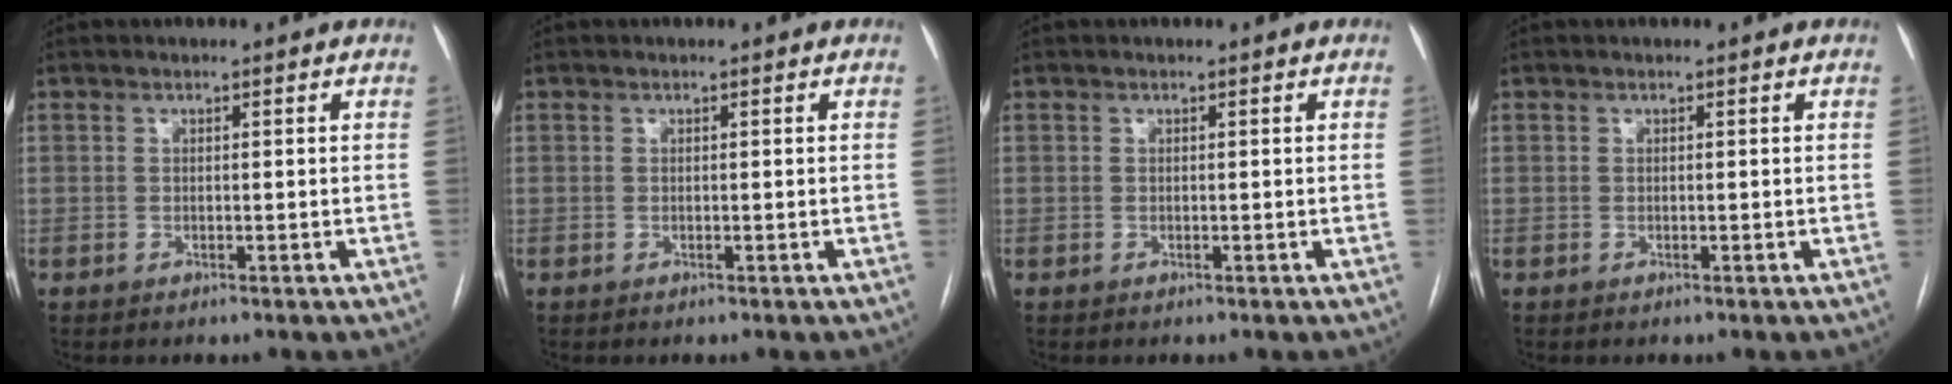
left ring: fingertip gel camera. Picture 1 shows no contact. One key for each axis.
{"total": 0.0}
{"total": 0.0}
{"total": 0.0}